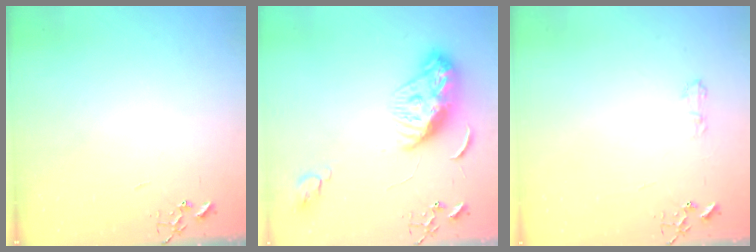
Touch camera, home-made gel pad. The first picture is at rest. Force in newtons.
{"total": 11.9, "press": 11.9, "slide": 0.9}
{"total": 5.0, "press": 5.0, "slide": 0.6}